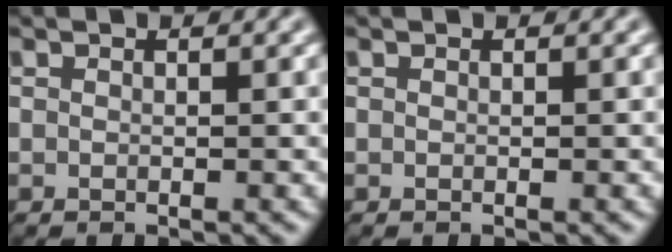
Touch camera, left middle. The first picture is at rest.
{"total": 0.0}